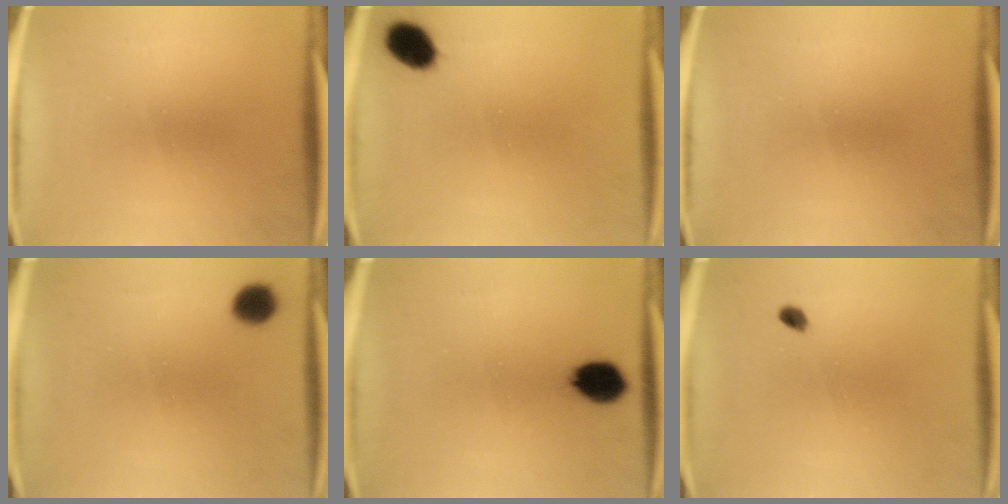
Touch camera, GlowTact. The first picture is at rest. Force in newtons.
{"total": 5.9}
{"total": 0.0}
{"total": 6.0}
{"total": 7.5}
{"total": 2.0}